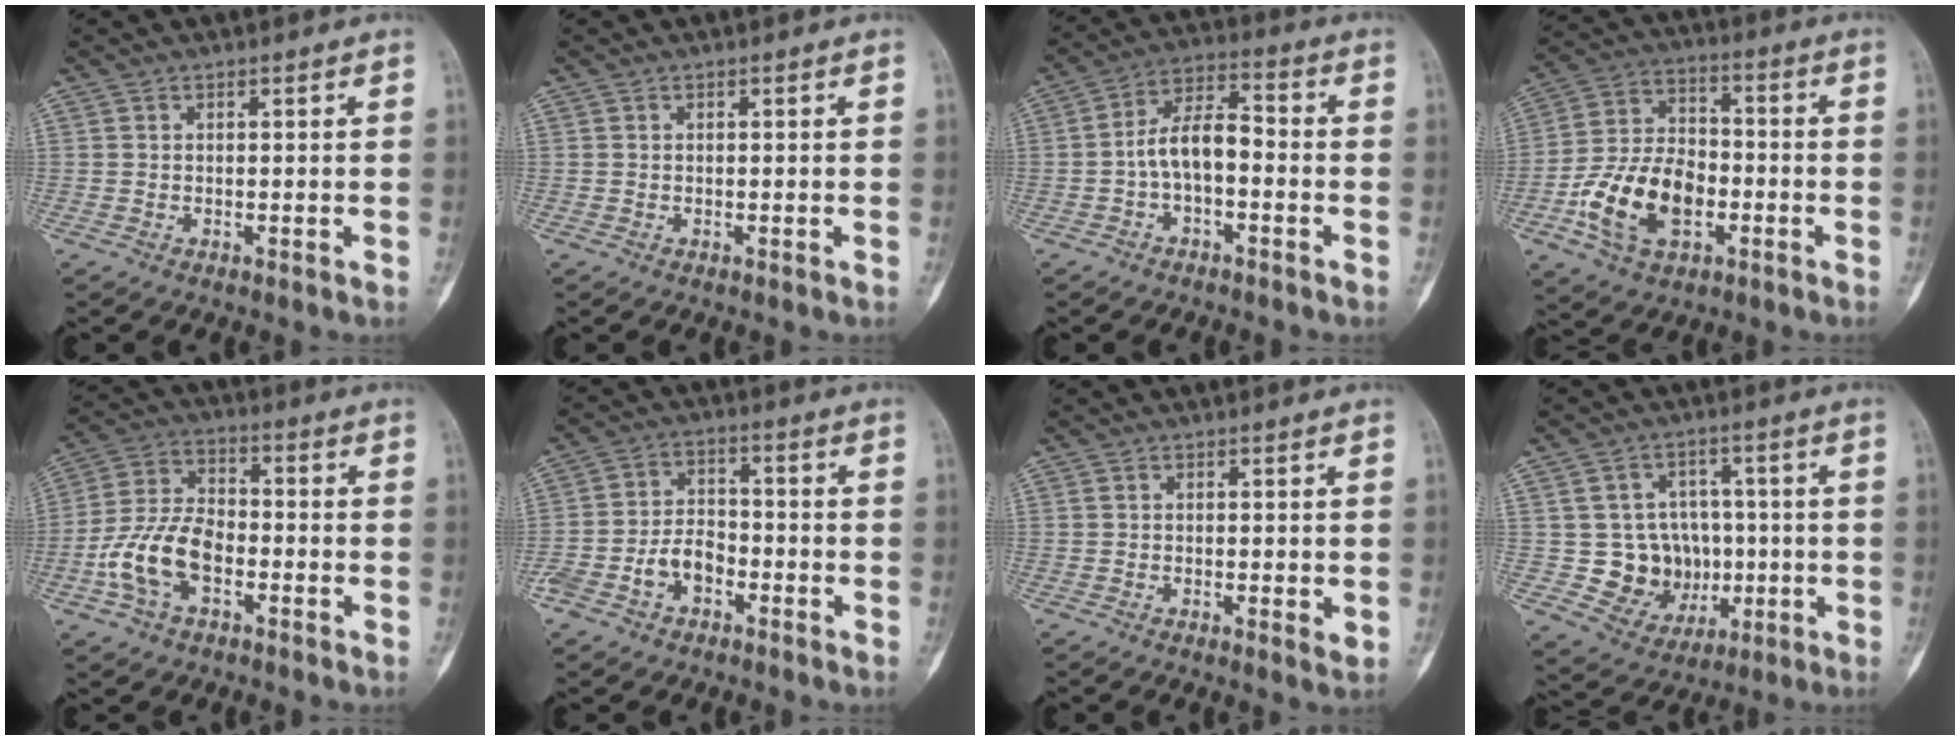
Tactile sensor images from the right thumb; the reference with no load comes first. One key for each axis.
{"total": 0.0}
{"total": 8.7, "fx": -1.8, "fy": 4.5, "fz": 7.2, "tx": -0.123, "ty": 0.042, "tz": -0.042}
{"total": 15.9, "fx": -5.0, "fy": 10.1, "fz": 11.3, "tx": -0.196, "ty": 0.030, "tz": -0.090}
{"total": 12.3, "fx": -4.0, "fy": 7.3, "fz": 9.0, "tx": -0.179, "ty": 0.035, "tz": -0.079}
{"total": 7.7, "fx": -3.4, "fy": 5.1, "fz": 4.8, "tx": -0.079, "ty": 0.036, "tz": -0.062}
{"total": 2.5, "fx": -0.3, "fy": 0.8, "fz": 2.3, "tx": -0.033, "ty": -0.005, "tz": -0.006}
{"total": 11.6, "fx": -1.1, "fy": 10.5, "fz": 4.8, "tx": -0.012, "ty": 0.017, "tz": 0.001}